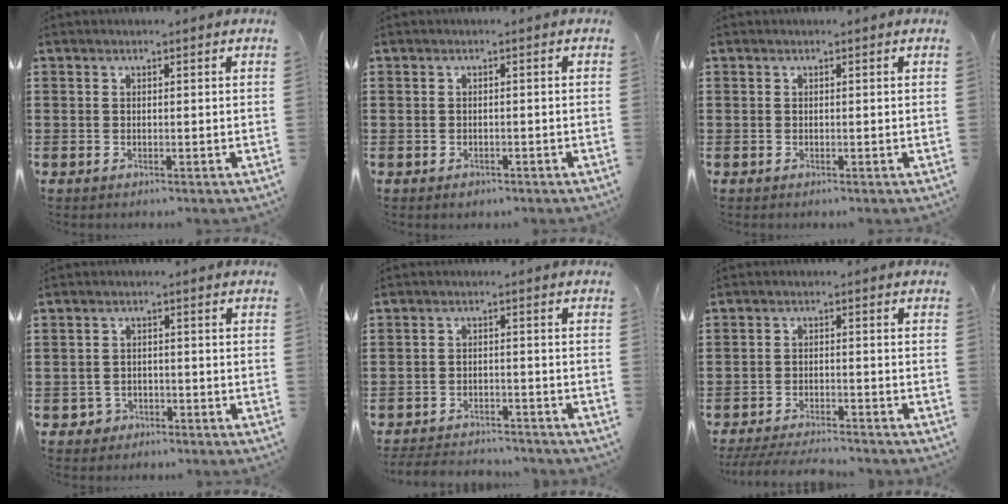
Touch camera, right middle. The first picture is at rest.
{"total": 0.6, "force": [-0.6, 0.3, 0.0], "torque": [-0.003, 0.001, -0.013]}
{"total": 0.0}
{"total": 2.1, "force": [-1.7, 1.2, 0.1], "torque": [-0.010, 0.000, -0.038]}
{"total": 3.5, "force": [-3.5, 0.6, 0.1], "torque": [-0.007, 0.001, -0.075]}
{"total": 4.2, "force": [-4.0, 0.2, 1.0], "torque": [-0.024, -0.004, -0.083]}